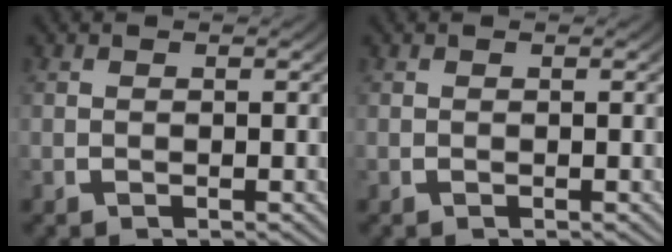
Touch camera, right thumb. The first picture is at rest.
{"total": 0.0}